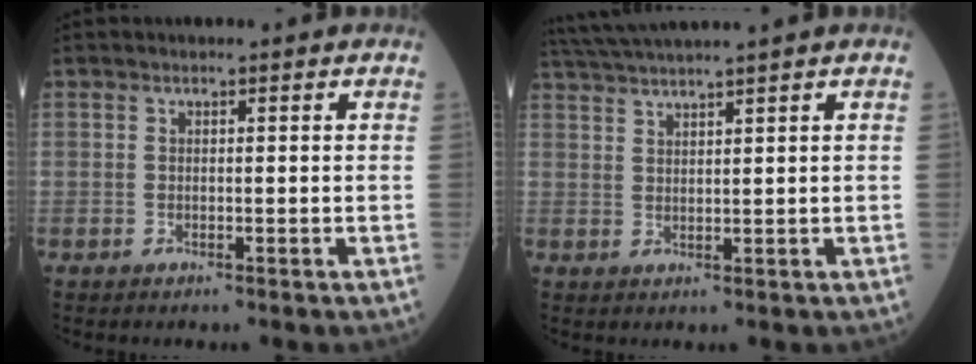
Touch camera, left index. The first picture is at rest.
{"total": 6.9, "force": [6.0, -1.7, 2.8], "torque": [-0.049, 0.023, 0.107]}